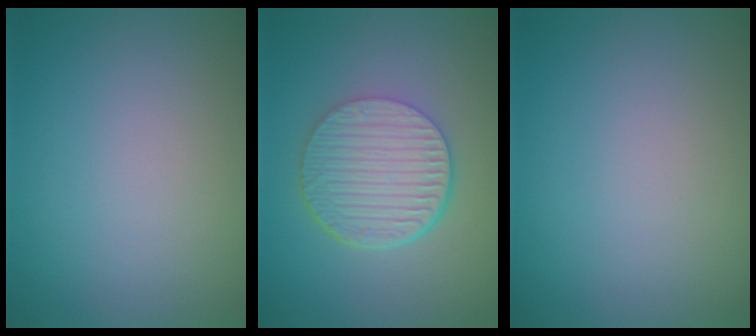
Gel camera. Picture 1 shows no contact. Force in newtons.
{"total": 6.7, "press": 4.6, "slide": 4.9}
{"total": 0.0}